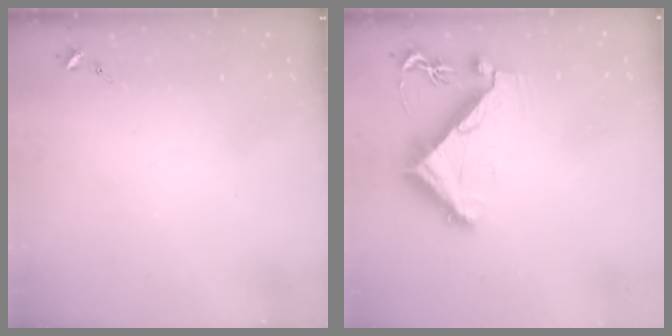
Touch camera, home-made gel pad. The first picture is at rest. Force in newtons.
{"total": 8.5, "press": 8.4, "slide": 1.4}